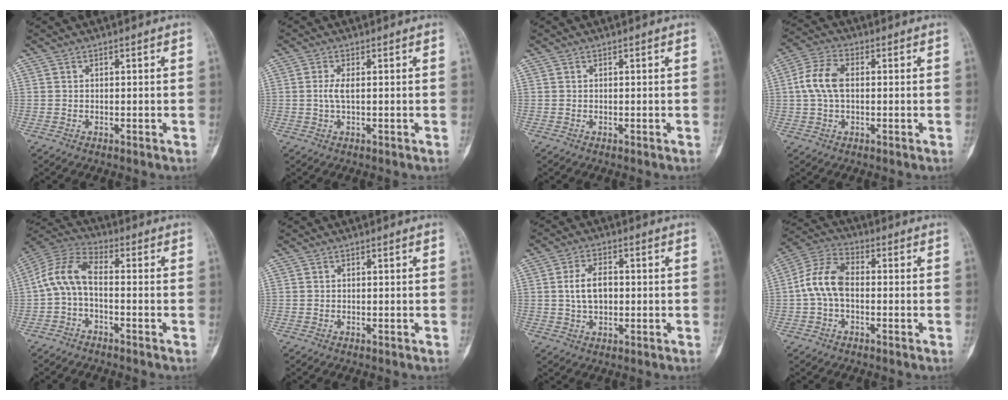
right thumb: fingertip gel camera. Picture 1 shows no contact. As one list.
[{"total": 2.2, "force": [0.1, 0.6, 2.2], "torque": [-0.058, 0.000, 0.003]}, {"total": 0.0}, {"total": 7.8, "force": [0.6, 4.7, 6.2], "torque": [-0.132, 0.020, 0.008]}, {"total": 8.4, "force": [-1.4, 4.2, 7.2], "torque": [-0.147, 0.034, -0.042]}, {"total": 0.0}, {"total": 6.3, "force": [0.3, 3.9, 5.0], "torque": [-0.087, 0.009, 0.006]}, {"total": 9.1, "force": [-0.7, 5.7, 7.1], "torque": [-0.139, 0.030, -0.023]}]